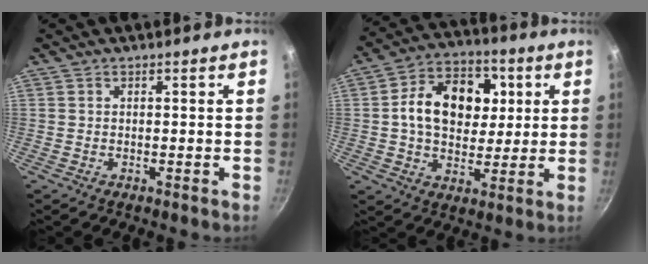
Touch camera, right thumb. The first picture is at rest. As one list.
[{"total": 15.7, "force": [2.4, 11.2, 10.7], "torque": [-0.136, 0.012, 0.035]}]